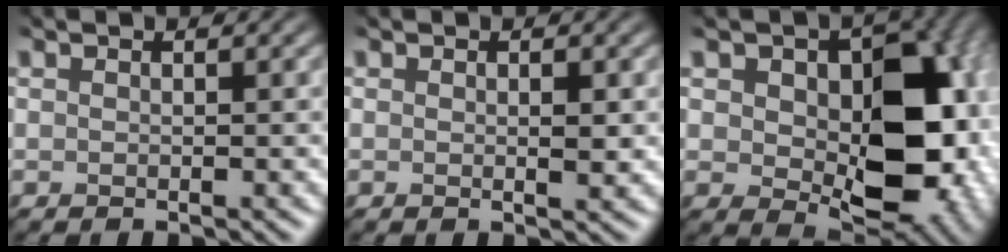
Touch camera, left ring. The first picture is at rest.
{"total": 1.2, "force": [0.1, 0.3, 1.1], "torque": [-0.017, -0.003, 0.007]}
{"total": 11.7, "force": [0.1, 7.7, 8.7], "torque": [-0.117, -0.011, 0.010]}